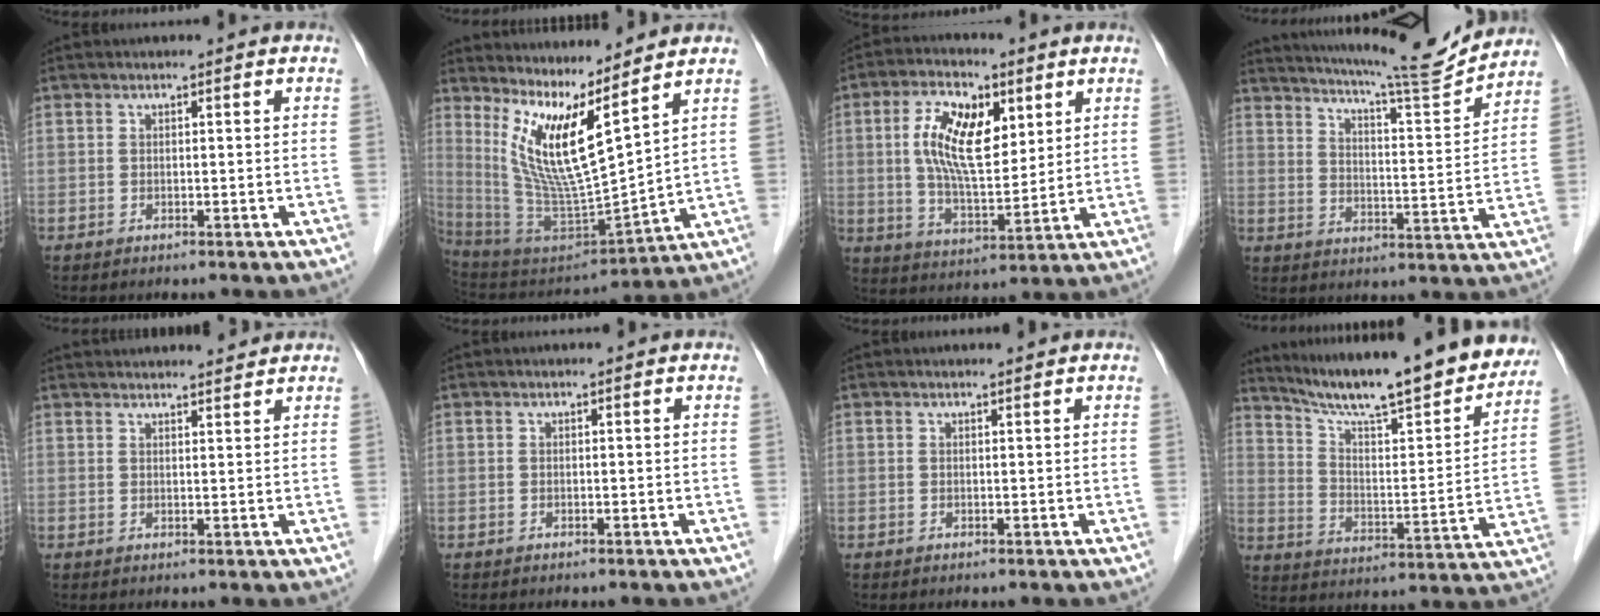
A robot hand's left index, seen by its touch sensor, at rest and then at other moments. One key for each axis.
{"total": 13.0, "fx": 8.1, "fy": 0.6, "fz": 10.2, "tx": -0.213, "ty": -0.027, "tz": 0.164}
{"total": 11.8, "fx": 3.6, "fy": 4.9, "fz": 10.1, "tx": -0.201, "ty": 0.011, "tz": 0.067}
{"total": 15.0, "fx": 14.2, "fy": -0.7, "fz": 5.0, "tx": -0.090, "ty": -0.027, "tz": 0.201}
{"total": 9.2, "fx": 8.9, "fy": 0.9, "fz": 2.0, "tx": -0.021, "ty": 0.023, "tz": 0.111}
{"total": 0.0}
{"total": 0.6, "fx": 0.6, "fy": -0.1, "fz": 0.1, "tx": -0.008, "ty": -0.002, "tz": 0.010}
{"total": 24.1, "fx": 21.2, "fy": 2.5, "fz": 11.1, "tx": -0.177, "ty": -0.033, "tz": 0.298}